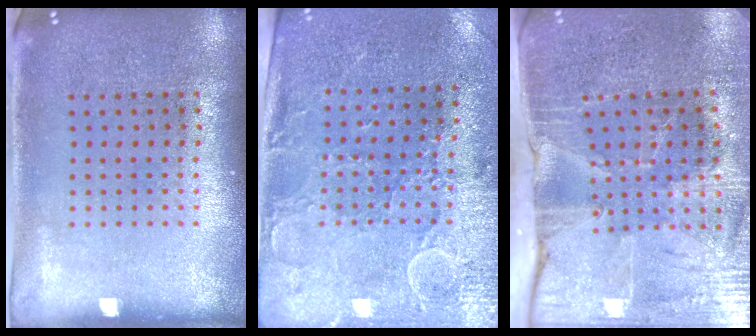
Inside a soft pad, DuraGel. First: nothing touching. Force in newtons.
{"total": 3.0, "press": 2.6, "slide": 1.5}
{"total": 4.3, "press": 3.7, "slide": 2.2}